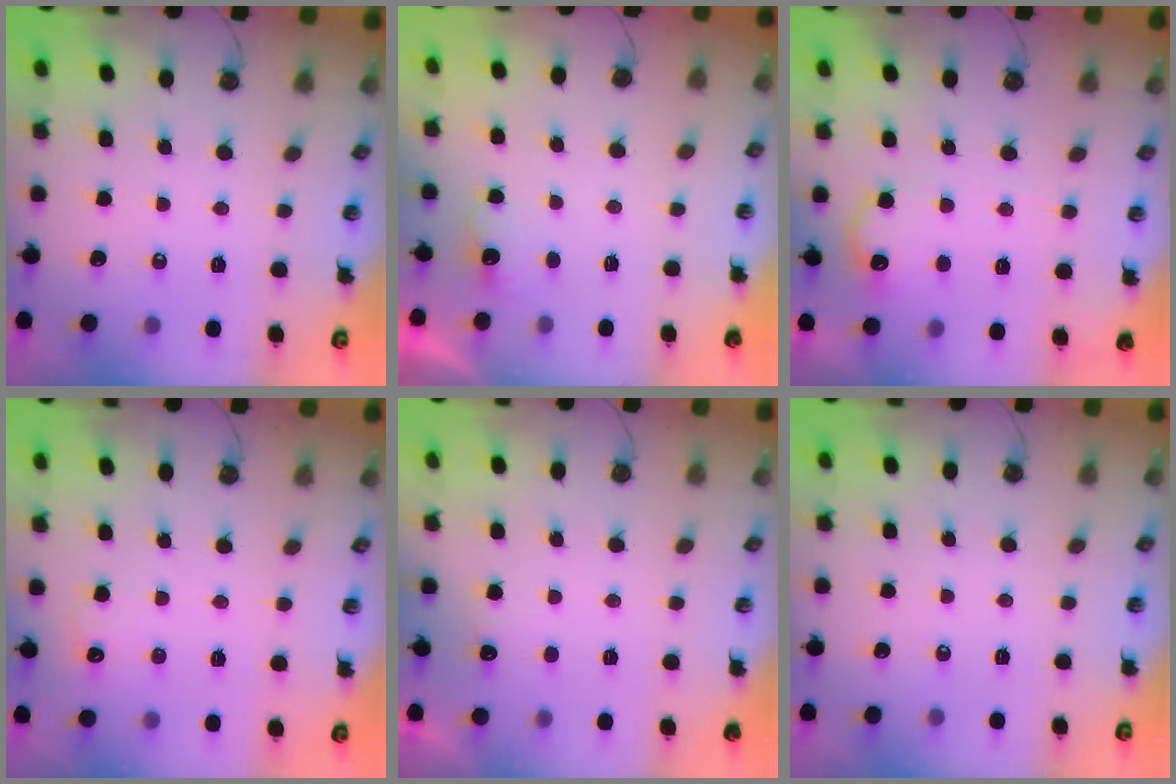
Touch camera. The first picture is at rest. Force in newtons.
{"total": 2.3, "press": 2.1, "slide": 0.9}
{"total": 10.3, "press": 10.3, "slide": 0.3}
{"total": 5.4, "press": 5.3, "slide": 1.2}
{"total": 5.1, "press": 5.0, "slide": 1.1}
{"total": 0.0}